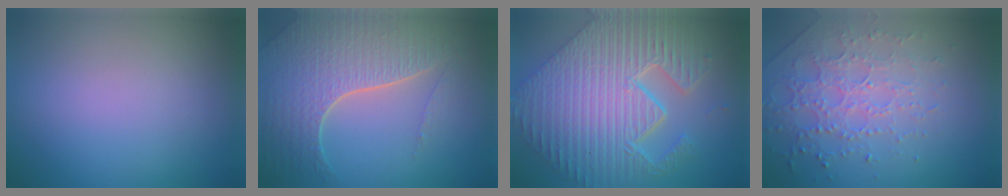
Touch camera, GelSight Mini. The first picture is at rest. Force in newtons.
{"total": 7.3, "press": 5.3, "slide": 4.9}
{"total": 11.1, "press": 8.1, "slide": 7.6}
{"total": 3.8, "press": 3.6, "slide": 1.1}